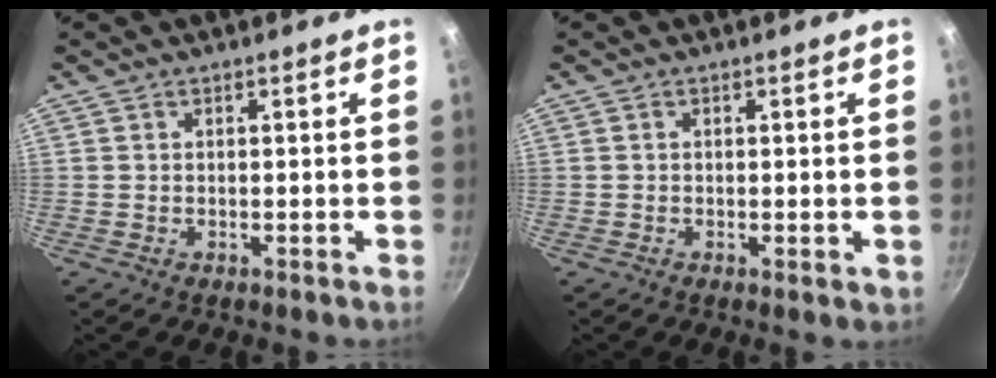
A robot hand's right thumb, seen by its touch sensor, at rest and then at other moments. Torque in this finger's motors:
{"motor_torque": [-0.01, 0.05, -0.12, -0.25, 0.01]}